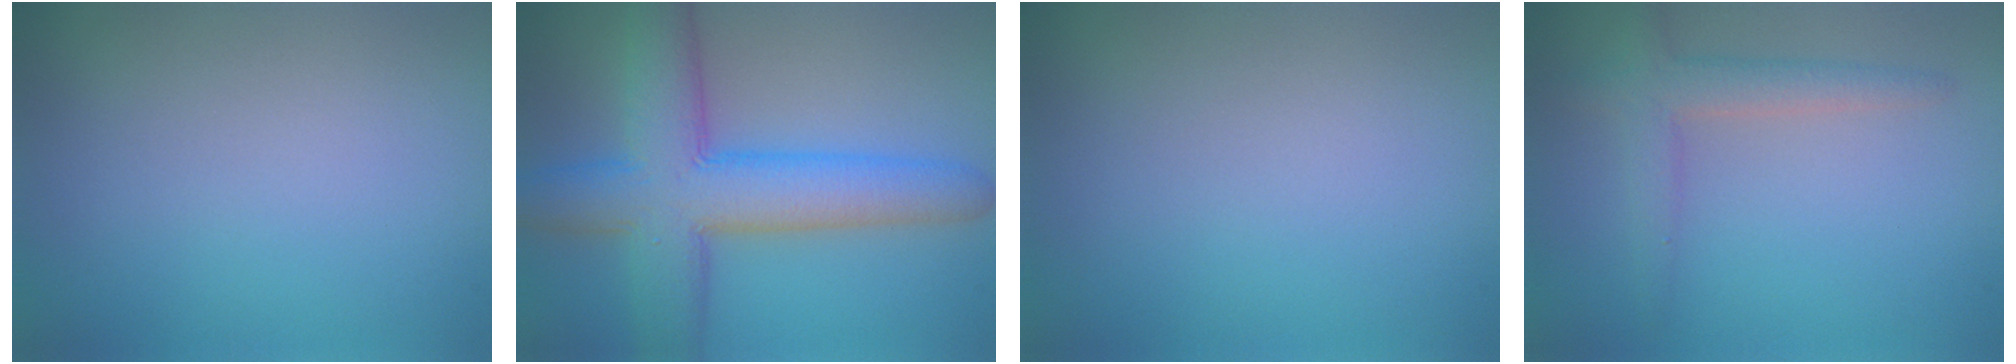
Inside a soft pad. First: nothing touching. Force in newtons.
{"total": 9.2, "press": 9.2, "slide": 0.3}
{"total": 0.0}
{"total": 2.7, "press": 2.7, "slide": 0.2}